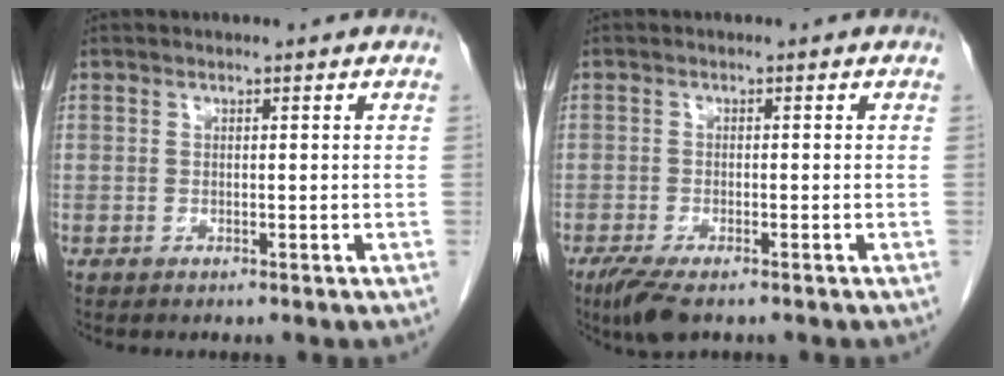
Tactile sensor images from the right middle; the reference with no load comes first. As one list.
[{"total": 5.0, "force": [-3.5, 1.3, 3.3], "torque": [-0.065, -0.013, -0.059]}]